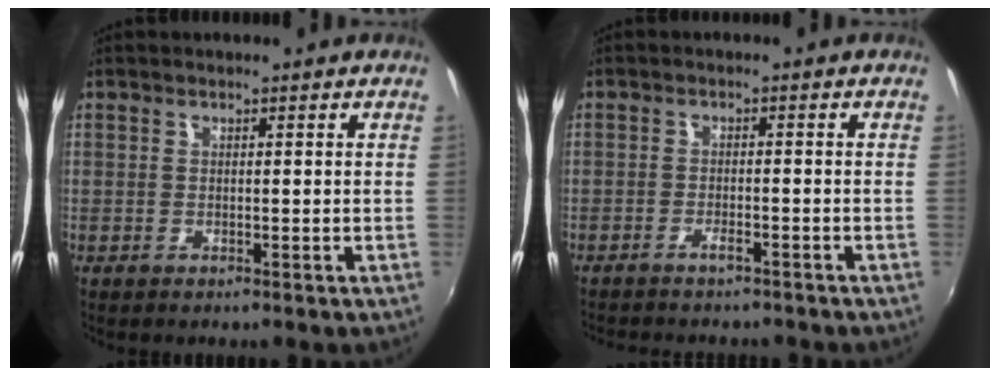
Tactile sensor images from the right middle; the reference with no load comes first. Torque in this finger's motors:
{"motor_torque": [1.01, -1.13, 0.20, 0.07]}